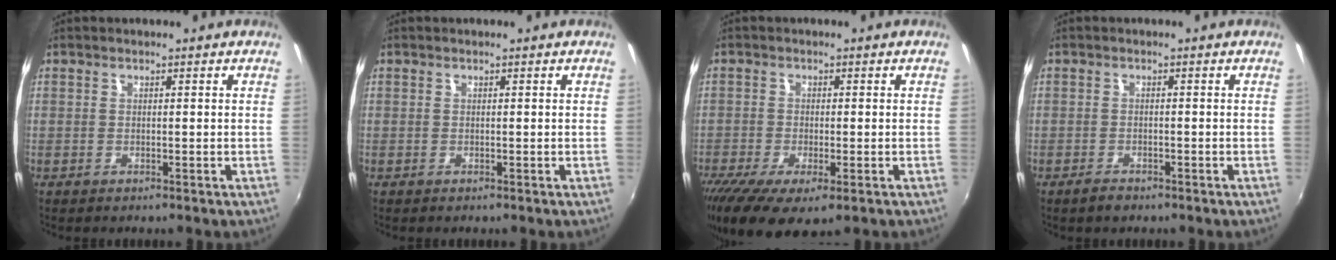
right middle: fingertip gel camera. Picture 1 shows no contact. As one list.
[{"total": 0.0}, {"total": 10.8, "force": [-6.1, 3.5, 8.1], "torque": [-0.173, -0.051, -0.102]}, {"total": 2.0, "force": [-1.6, 0.8, 0.8], "torque": [-0.022, -0.003, -0.029]}]